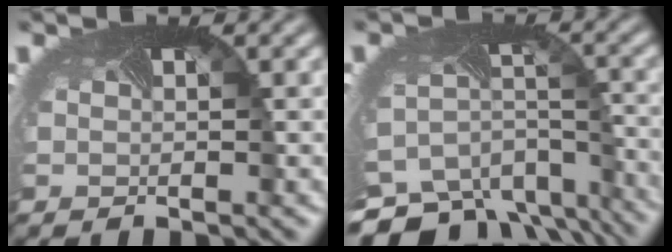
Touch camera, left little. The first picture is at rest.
{"total": 11.8, "force": [-9.4, 5.8, 4.0], "torque": [-0.075, -0.018, -0.120]}